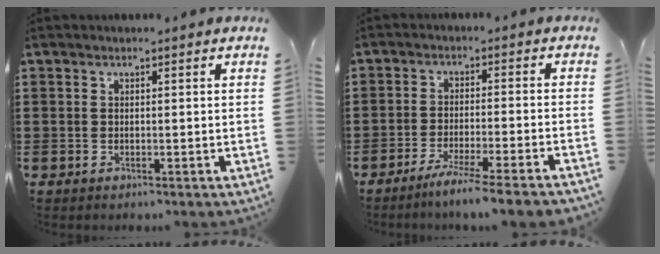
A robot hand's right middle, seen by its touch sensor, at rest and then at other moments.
{"total": 5.0, "force": [-4.3, -0.8, 2.5], "torque": [-0.043, -0.017, -0.080]}